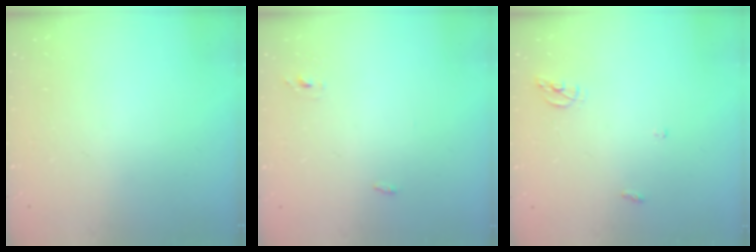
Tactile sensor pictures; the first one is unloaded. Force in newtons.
{"total": 2.7, "press": 2.6, "slide": 0.8}
{"total": 5.6, "press": 5.6, "slide": 0.4}